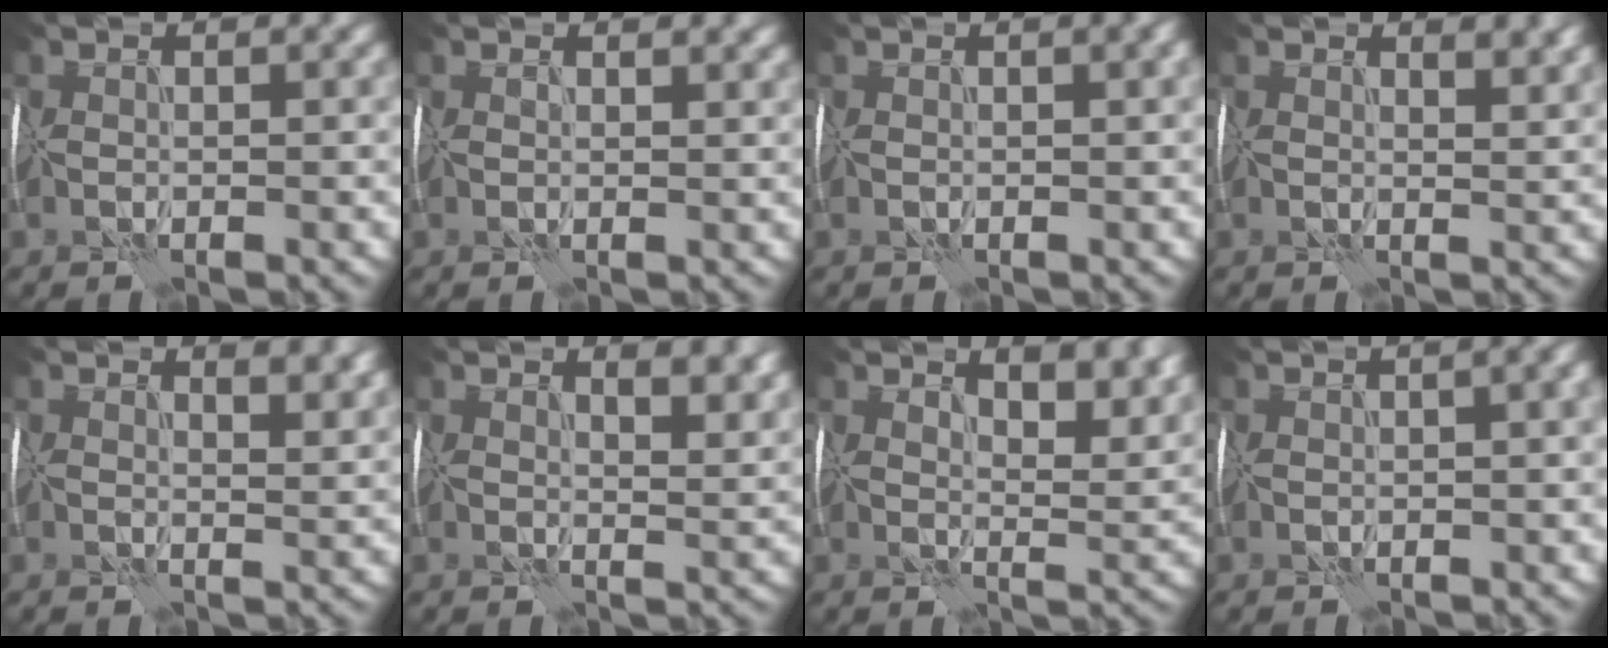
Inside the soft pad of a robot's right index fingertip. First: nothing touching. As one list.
[{"total": 1.5, "force": [1.0, 0.6, 1.0], "torque": [-0.013, -0.001, 0.018]}, {"total": 2.4, "force": [1.0, 0.7, 2.1], "torque": [-0.021, 0.006, 0.016]}, {"total": 3.9, "force": [2.4, 1.5, 2.7], "torque": [-0.022, 0.006, 0.031]}, {"total": 4.8, "force": [2.8, 2.0, 3.4], "torque": [-0.028, 0.006, 0.037]}, {"total": 6.3, "force": [3.4, 2.7, 4.5], "torque": [-0.035, 0.014, 0.042]}, {"total": 7.0, "force": [4.6, 2.7, 4.6], "torque": [-0.057, 0.007, 0.057]}, {"total": 6.4, "force": [1.4, 3.1, 5.4], "torque": [-0.045, 0.032, 0.014]}]